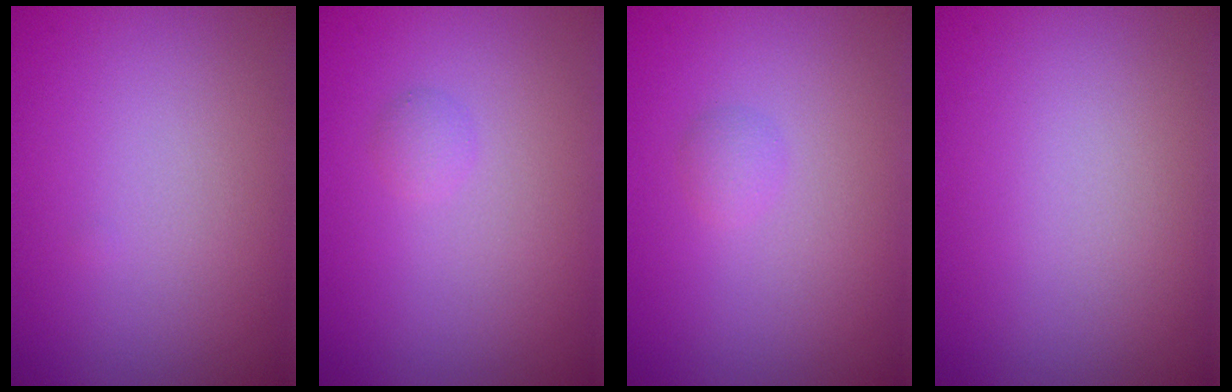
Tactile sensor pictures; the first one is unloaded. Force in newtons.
{"total": 0.8, "press": 0.8, "slide": 0.1}
{"total": 0.9, "press": 0.9, "slide": 0.0}
{"total": 0.0}